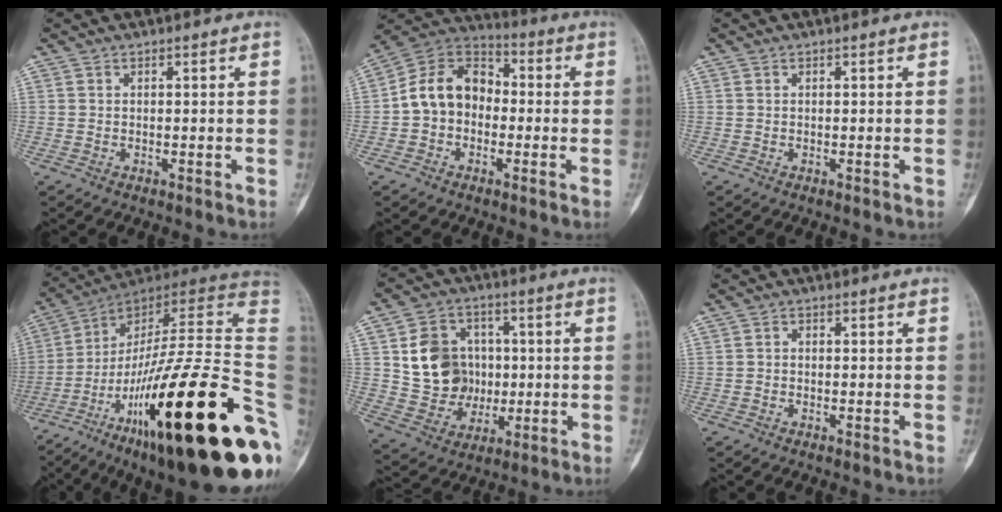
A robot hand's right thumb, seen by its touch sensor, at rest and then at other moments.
{"total": 12.5, "force": [-1.1, 9.7, 7.7], "torque": [-0.115, 0.043, -0.036]}
{"total": 0.0}
{"total": 39.3, "force": [-11.6, 8.6, 36.5], "torque": [-0.497, 0.074, -0.188]}
{"total": 13.8, "force": [1.5, 11.8, 7.0], "torque": [-0.077, 0.005, 0.040]}
{"total": 0.7, "force": [-0.3, 0.5, 0.3], "torque": [-0.003, 0.002, -0.010]}